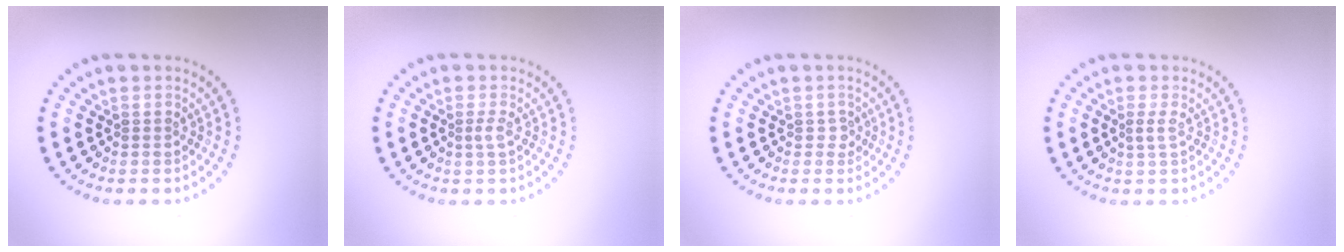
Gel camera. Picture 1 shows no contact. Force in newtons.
{"total": 0.9, "press": 0.6, "slide": 0.6}
{"total": 0.9, "press": 0.6, "slide": 0.7}
{"total": 0.9, "press": 0.8, "slide": 0.5}